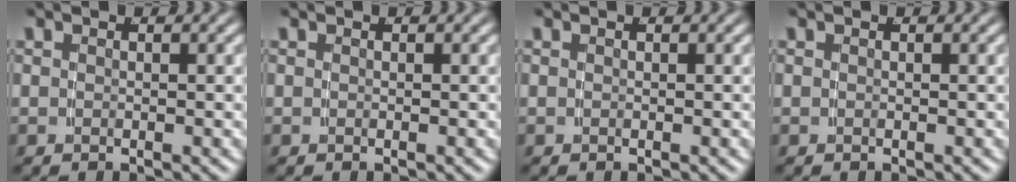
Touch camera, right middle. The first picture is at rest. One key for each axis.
{"total": 0.0}
{"total": 0.0}
{"total": 0.0}